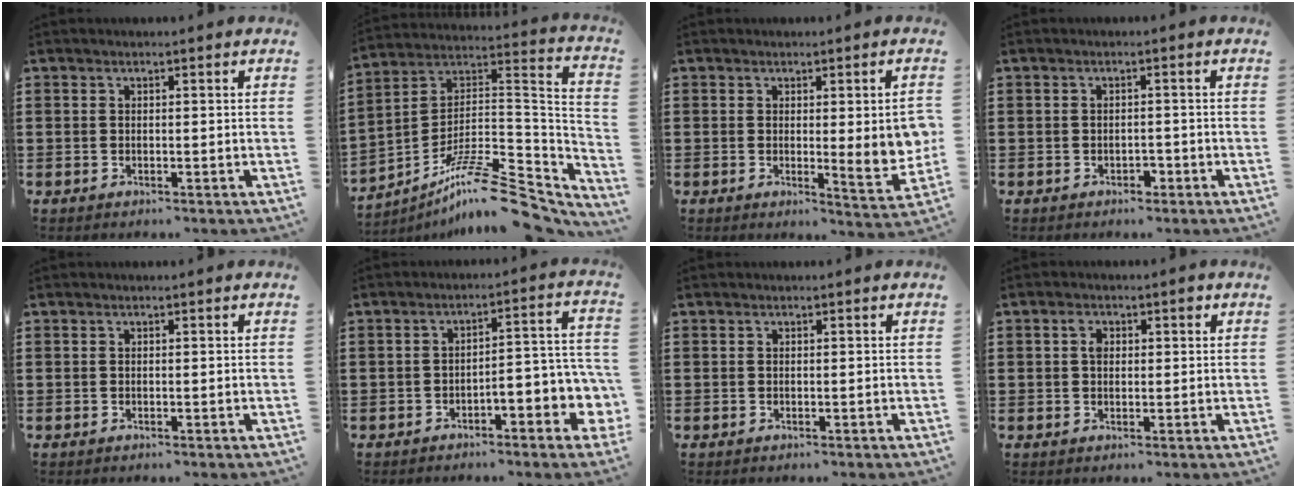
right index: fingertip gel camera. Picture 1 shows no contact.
{"total": 13.3, "force": [-10.0, 2.5, 8.4], "torque": [-0.140, 0.018, -0.183]}
{"total": 6.4, "force": [0.4, 1.3, 6.3], "torque": [-0.086, -0.016, 0.006]}
{"total": 1.2, "force": [-0.9, 0.6, 0.5], "torque": [-0.014, -0.002, -0.019]}
{"total": 0.0}
{"total": 3.9, "force": [-2.6, 1.1, 2.7], "torque": [-0.040, 0.000, -0.054]}
{"total": 0.0}
{"total": 2.6, "force": [0.7, 1.6, 1.9], "torque": [-0.033, 0.007, 0.009]}